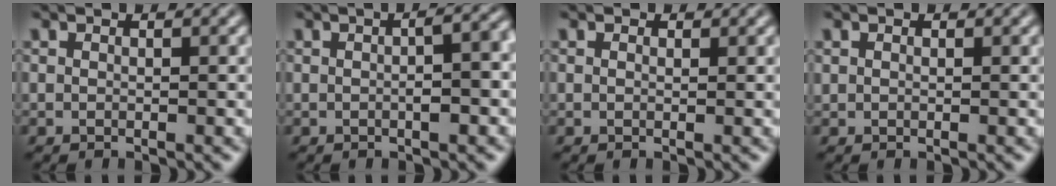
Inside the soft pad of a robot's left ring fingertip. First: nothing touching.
{"total": 5.3, "force": [0.4, 2.2, 4.8], "torque": [-0.035, 0.031, -0.005]}
{"total": 1.0, "force": [0.5, 0.7, 0.5], "torque": [-0.007, 0.007, -0.003]}
{"total": 0.7, "force": [0.3, 0.5, 0.3], "torque": [-0.004, 0.005, 0.000]}